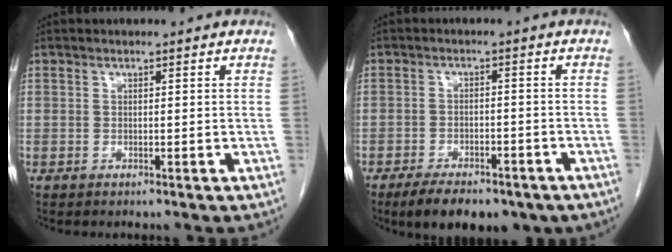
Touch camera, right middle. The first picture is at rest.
{"total": 10.3, "force": [-7.4, 4.2, 5.8], "torque": [-0.077, -0.004, -0.104]}